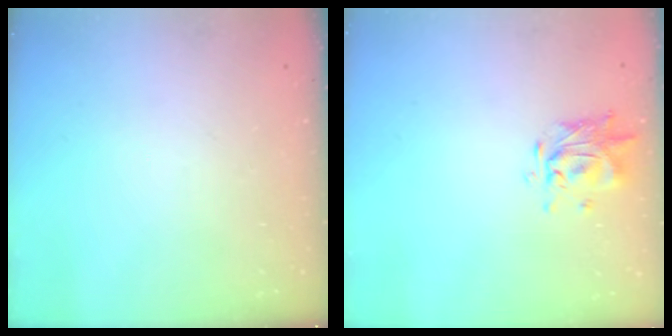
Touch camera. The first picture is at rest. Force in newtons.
{"total": 1.5, "press": 1.5, "slide": 0.1}